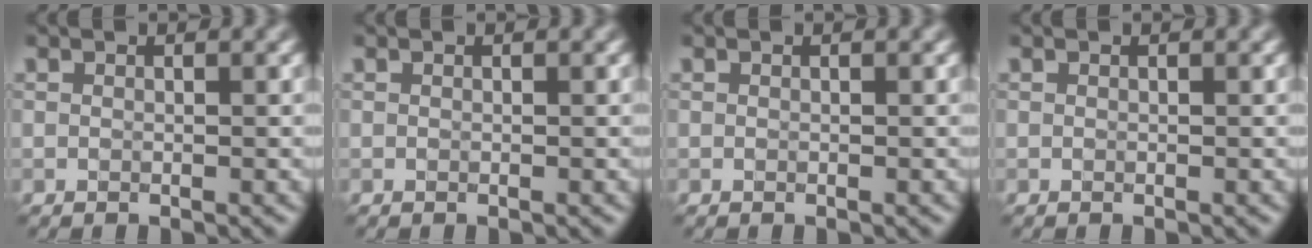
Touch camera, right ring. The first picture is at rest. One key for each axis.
{"total": 0.0}
{"total": 0.0}
{"total": 0.0}